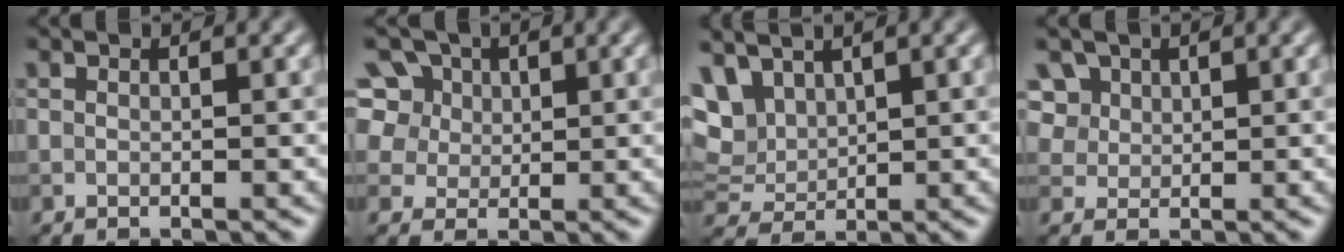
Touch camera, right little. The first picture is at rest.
{"total": 11.7, "force": [5.9, 8.7, 5.2], "torque": [-0.131, 0.033, 0.091]}
{"total": 5.0, "force": [2.8, 3.2, 2.7], "torque": [-0.070, 0.013, 0.061]}
{"total": 6.1, "force": [3.3, 4.4, 2.6], "torque": [-0.066, 0.008, 0.054]}